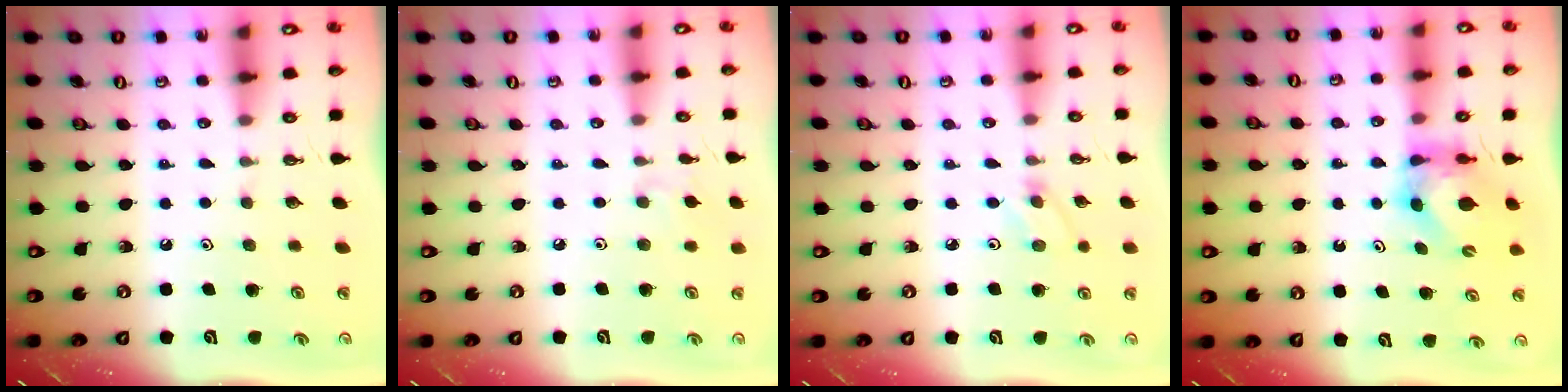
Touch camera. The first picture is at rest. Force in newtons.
{"total": 4.3, "press": 4.3, "slide": 0.7}
{"total": 3.0, "press": 3.0, "slide": 0.4}
{"total": 5.9, "press": 5.9, "slide": 0.7}